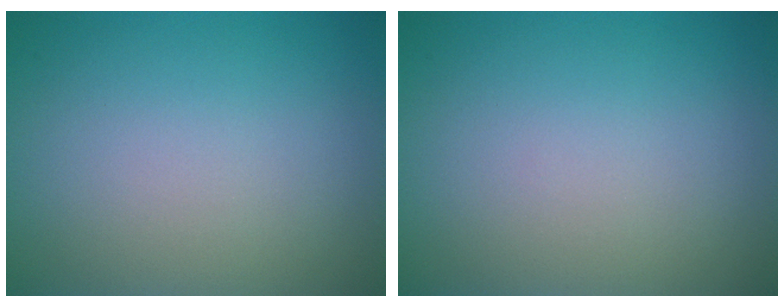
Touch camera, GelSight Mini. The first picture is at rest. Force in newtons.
{"total": 0.0}